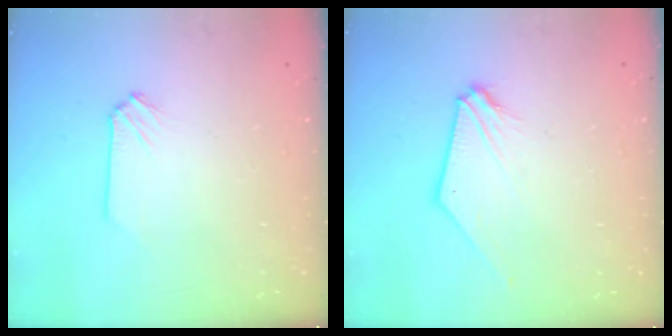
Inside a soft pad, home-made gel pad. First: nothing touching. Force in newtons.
{"total": 2.1, "press": 2.1, "slide": 0.6}